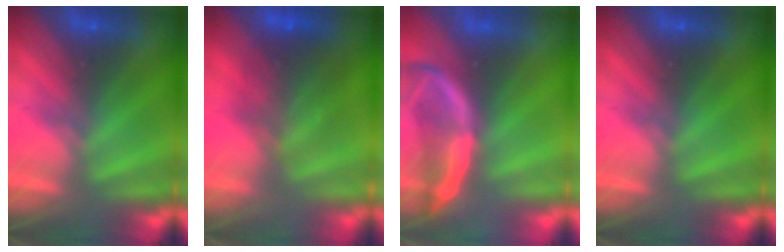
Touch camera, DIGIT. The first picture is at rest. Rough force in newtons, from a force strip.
{"total": 5.6}
{"total": 2.0}
{"total": 0.0}